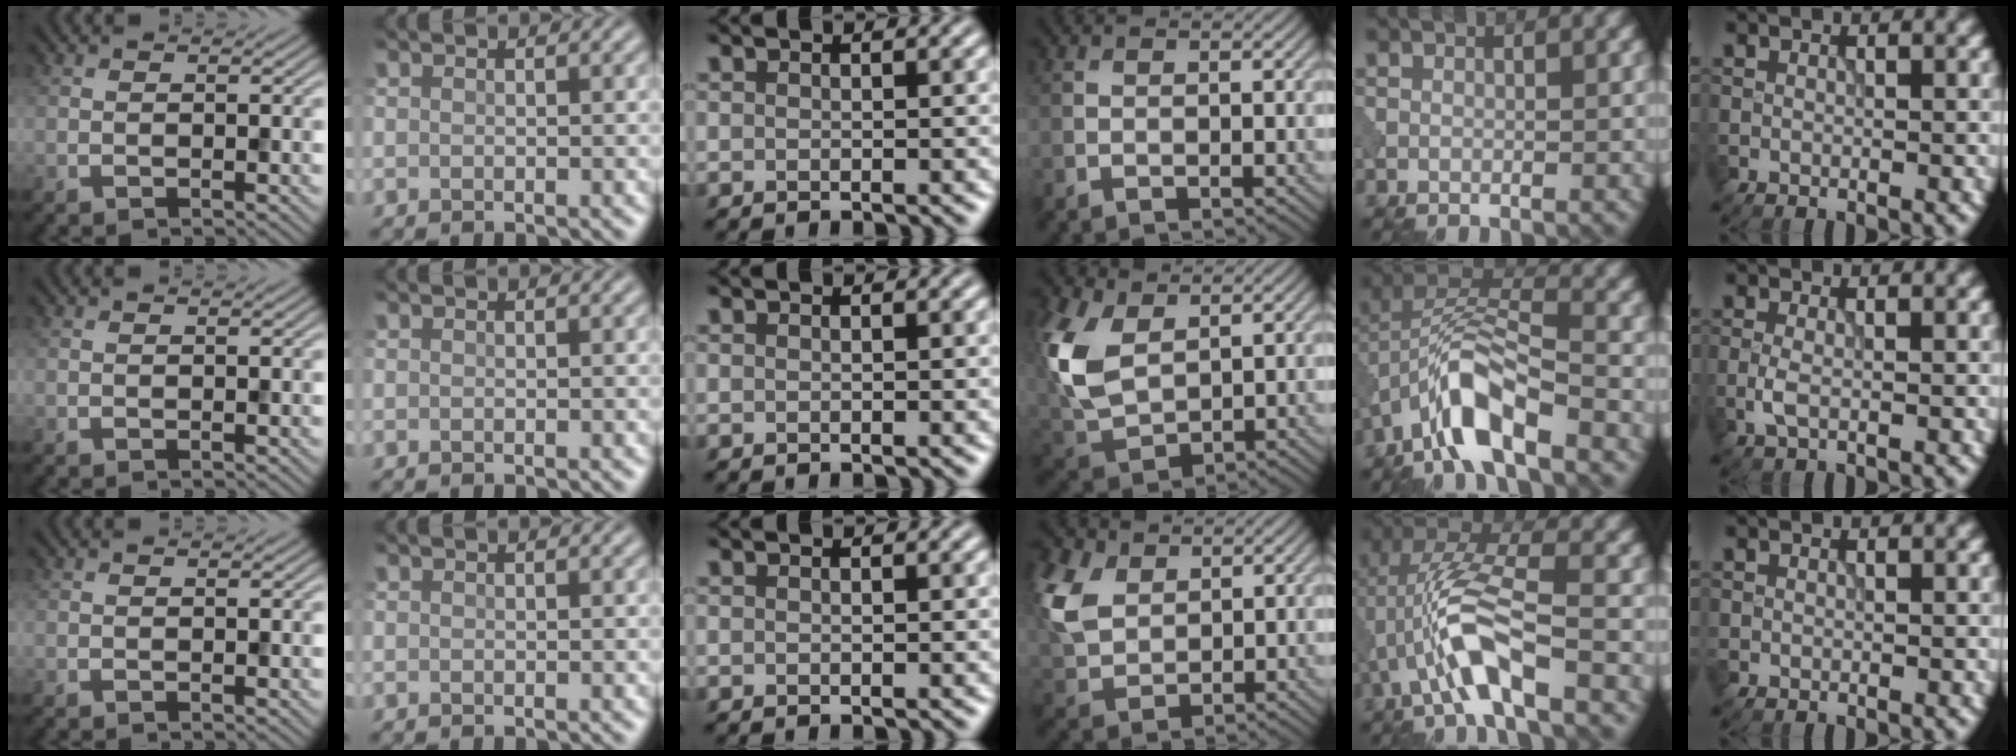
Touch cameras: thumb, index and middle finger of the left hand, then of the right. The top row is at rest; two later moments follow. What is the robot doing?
{"motion": "wipe", "object": "makeup brush"}